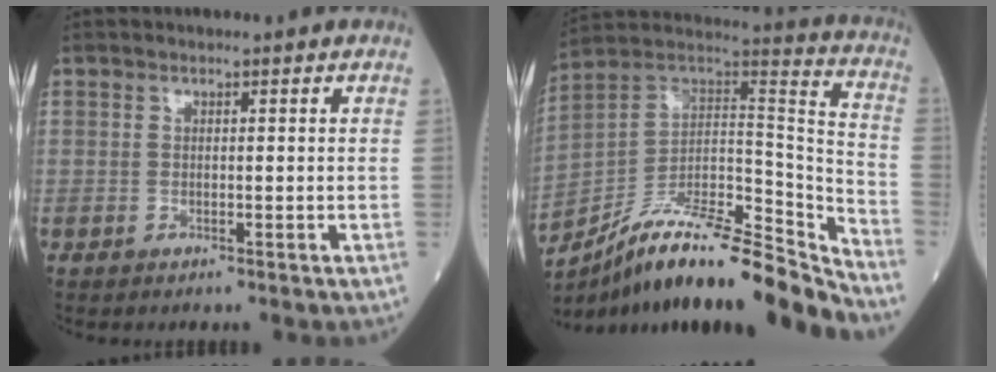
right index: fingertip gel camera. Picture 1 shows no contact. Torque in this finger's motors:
{"motor_torque": [-0.35, -1.27, 0.44, 0.09]}